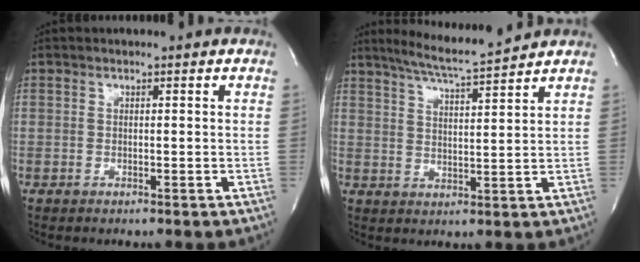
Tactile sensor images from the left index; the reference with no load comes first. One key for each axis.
{"total": 8.5, "fx": 7.7, "fy": -1.0, "fz": 3.4, "tx": -0.064, "ty": -0.003, "tz": 0.128}